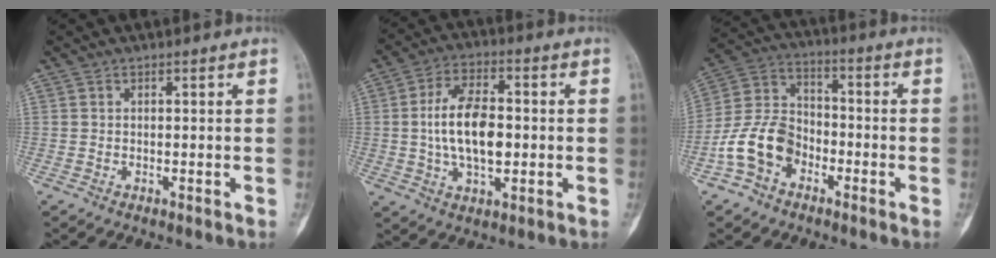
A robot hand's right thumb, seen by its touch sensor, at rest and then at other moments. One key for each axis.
{"total": 12.7, "fx": -0.2, "fy": 6.8, "fz": 10.8, "tx": -0.189, "ty": 0.009, "tz": -0.004}
{"total": 11.6, "fx": -5.1, "fy": 8.2, "fz": 6.4, "tx": -0.114, "ty": 0.048, "tz": -0.106}